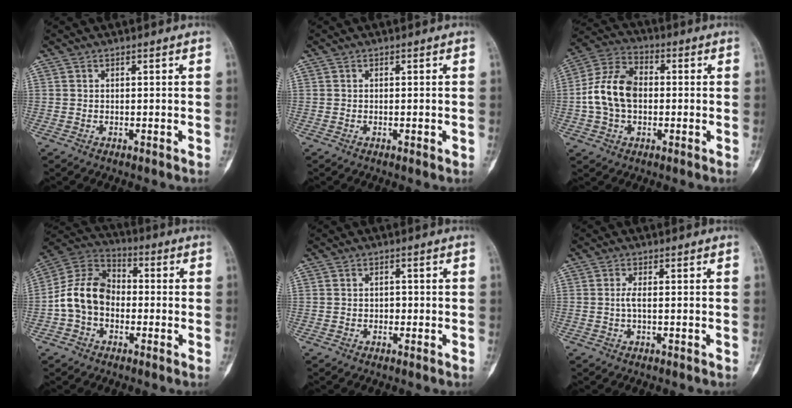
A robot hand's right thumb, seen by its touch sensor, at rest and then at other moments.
{"total": 0.9, "force": [-0.2, 0.4, 0.7], "torque": [-0.004, -0.001, -0.004]}
{"total": 12.2, "force": [-0.6, 8.5, 8.8], "torque": [-0.154, 0.031, -0.018]}
{"total": 12.4, "force": [-2.1, 9.4, 7.8], "torque": [-0.128, 0.039, -0.054]}
{"total": 1.4, "force": [-0.4, 1.2, 0.5], "torque": [0.004, 0.007, -0.010]}
{"total": 1.6, "force": [-0.2, 0.6, 1.5], "torque": [-0.029, 0.000, -0.007]}